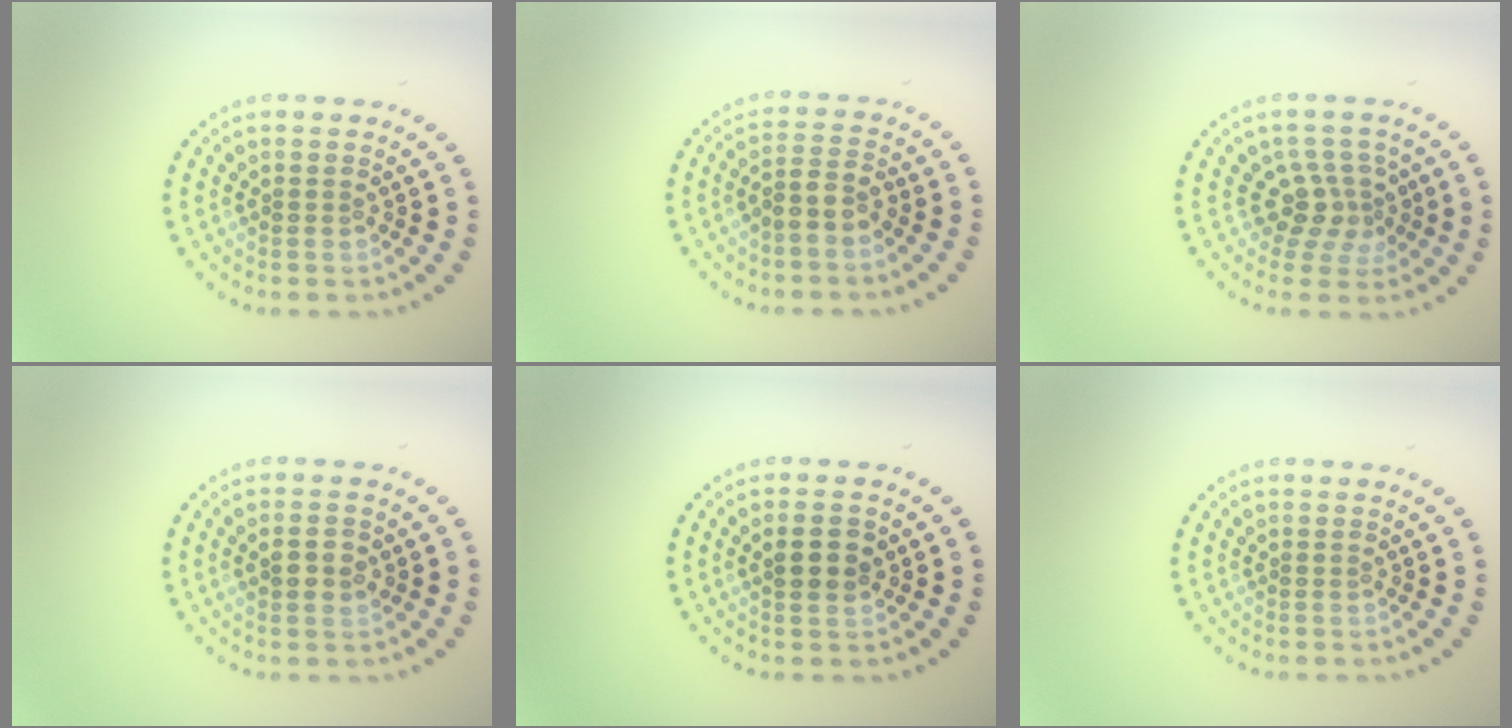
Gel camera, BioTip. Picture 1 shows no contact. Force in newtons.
{"total": 2.1, "press": 1.8, "slide": 1.1}
{"total": 2.9, "press": 2.2, "slide": 1.9}
{"total": 2.1, "press": 2.1, "slide": 0.2}
{"total": 2.5, "press": 2.5, "slide": 0.6}
{"total": 0.0}